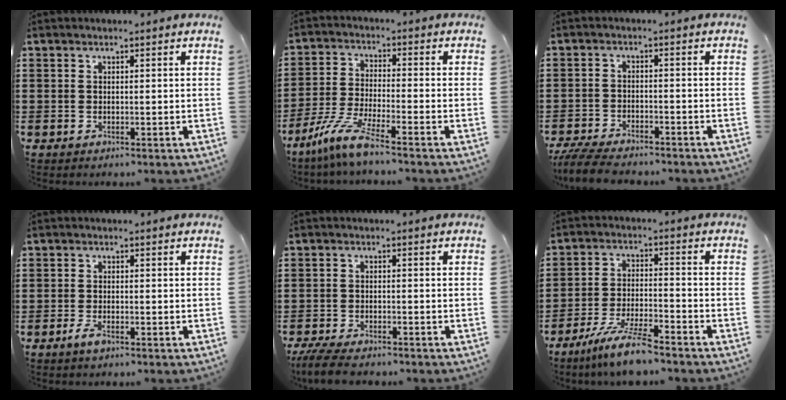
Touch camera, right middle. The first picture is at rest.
{"total": 7.2, "force": [-5.3, 0.1, 4.8], "torque": [-0.118, -0.019, -0.110]}
{"total": 4.9, "force": [-4.7, 0.6, 1.4], "torque": [-0.040, -0.004, -0.097]}
{"total": 2.1, "force": [-1.1, 0.6, 1.6], "torque": [-0.036, -0.003, -0.024]}
{"total": 3.9, "force": [-3.6, 0.5, 1.4], "torque": [-0.036, -0.006, -0.074]}
{"total": 7.9, "force": [-6.6, 0.5, 4.3], "torque": [-0.091, -0.009, -0.127]}